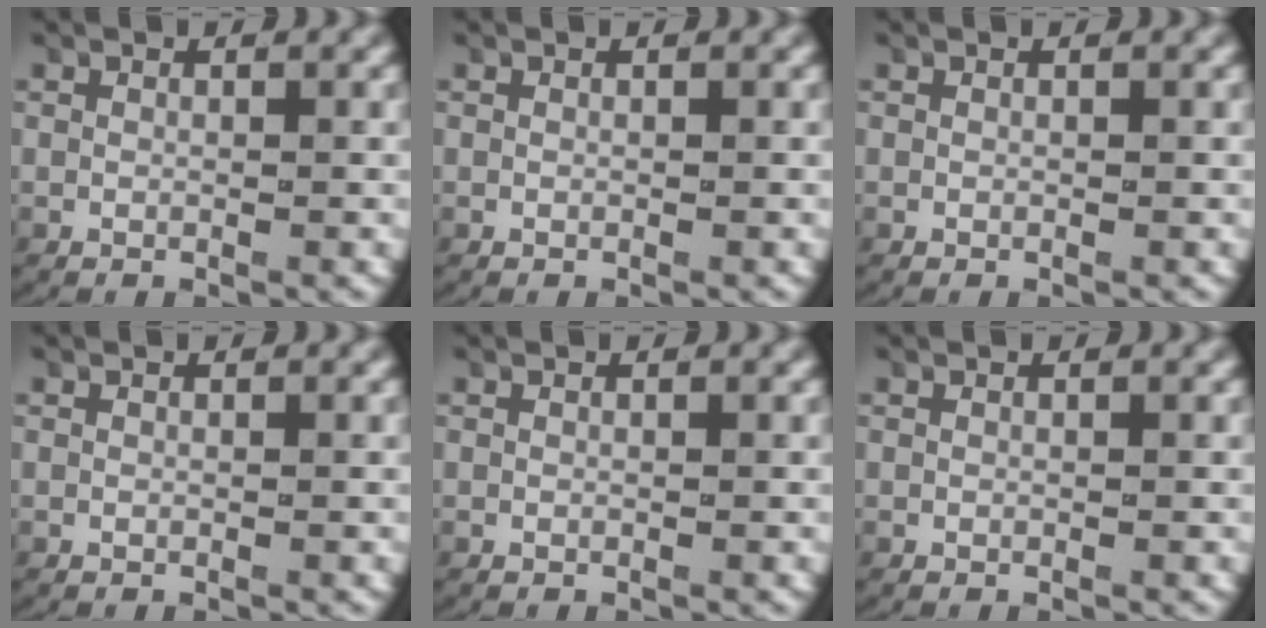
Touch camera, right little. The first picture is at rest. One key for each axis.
{"total": 0.0}
{"total": 0.0}
{"total": 0.0}
{"total": 0.0}
{"total": 0.0}